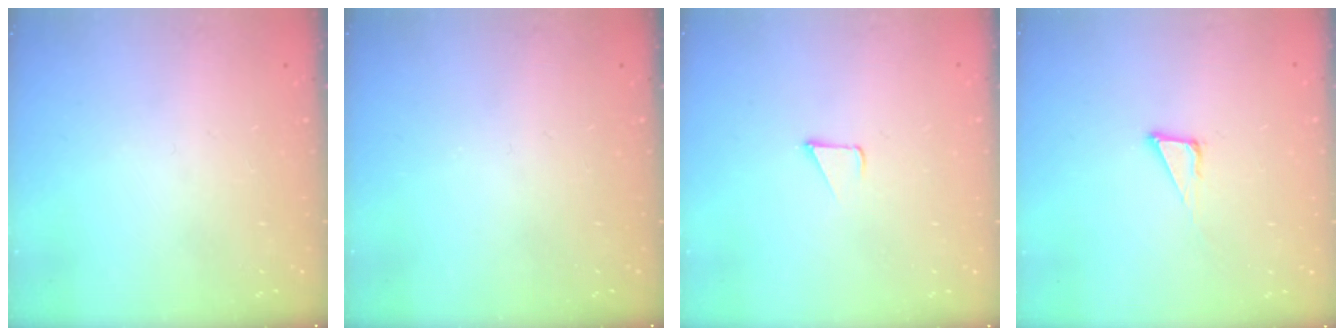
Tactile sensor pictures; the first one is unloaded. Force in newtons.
{"total": 0.0}
{"total": 1.8, "press": 1.7, "slide": 0.1}
{"total": 3.8, "press": 3.7, "slide": 0.2}